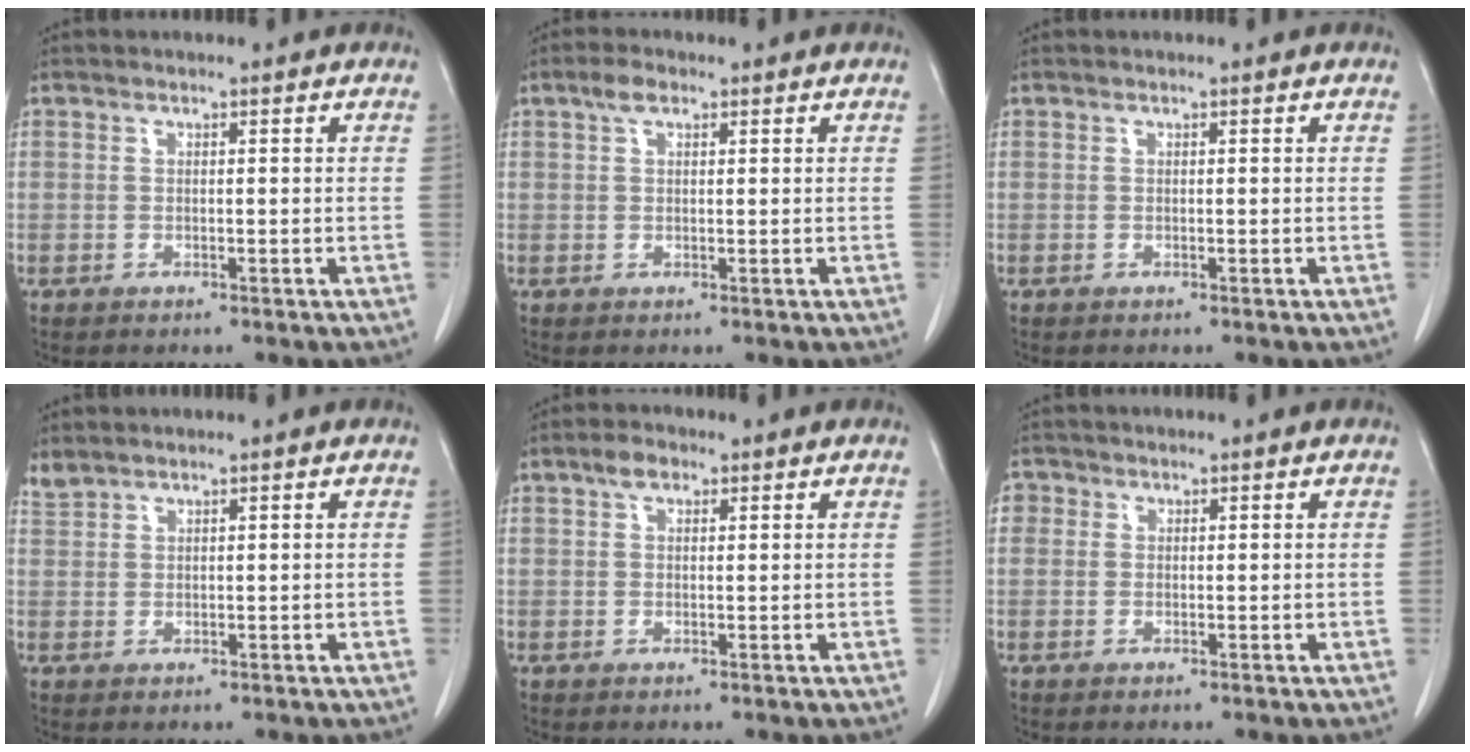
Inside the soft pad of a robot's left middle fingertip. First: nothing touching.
{"total": 2.2, "force": [1.3, 1.0, 1.5], "torque": [-0.030, 0.010, 0.026]}
{"total": 0.0}
{"total": 1.5, "force": [1.5, 0.1, 0.1], "torque": [-0.008, 0.009, 0.038]}
{"total": 2.3, "force": [1.4, 1.3, 1.4], "torque": [-0.026, 0.007, 0.026]}
{"total": 1.7, "force": [0.5, 1.6, 0.4], "torque": [0.004, 0.006, 0.005]}